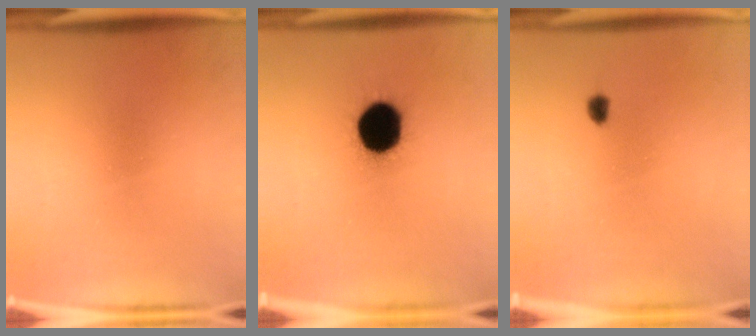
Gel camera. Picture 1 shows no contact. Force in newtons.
{"total": 16.3}
{"total": 1.7}